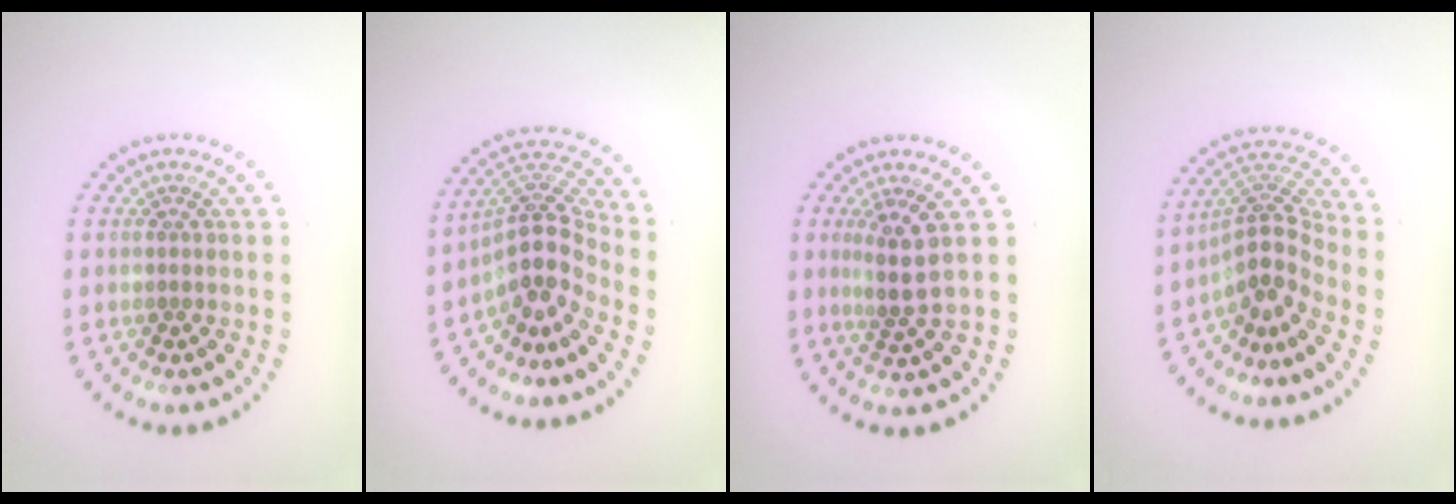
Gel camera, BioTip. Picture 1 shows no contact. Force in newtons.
{"total": 4.6, "press": 3.5, "slide": 3.0}
{"total": 2.7, "press": 1.9, "slide": 1.9}
{"total": 4.0, "press": 2.8, "slide": 2.8}